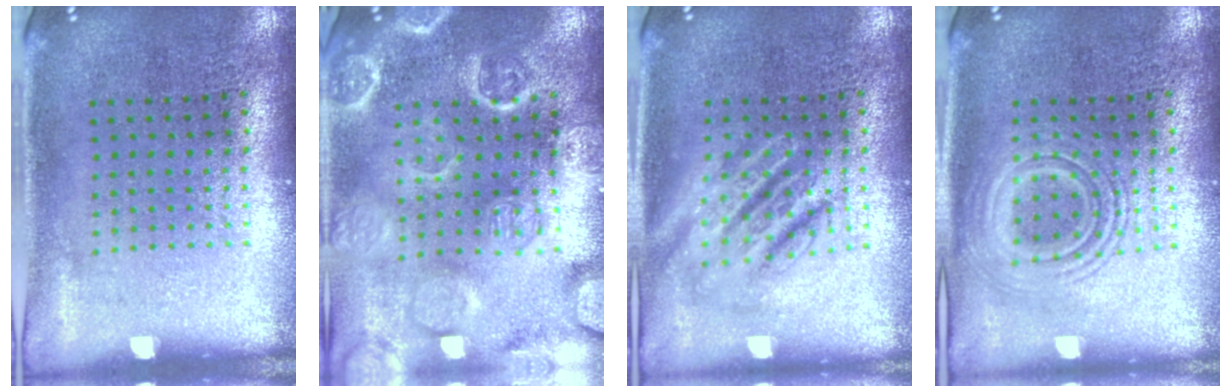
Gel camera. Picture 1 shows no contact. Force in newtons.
{"total": 3.6, "press": 3.6, "slide": 0.4}
{"total": 2.7, "press": 2.7, "slide": 0.3}
{"total": 2.1, "press": 2.1, "slide": 0.3}